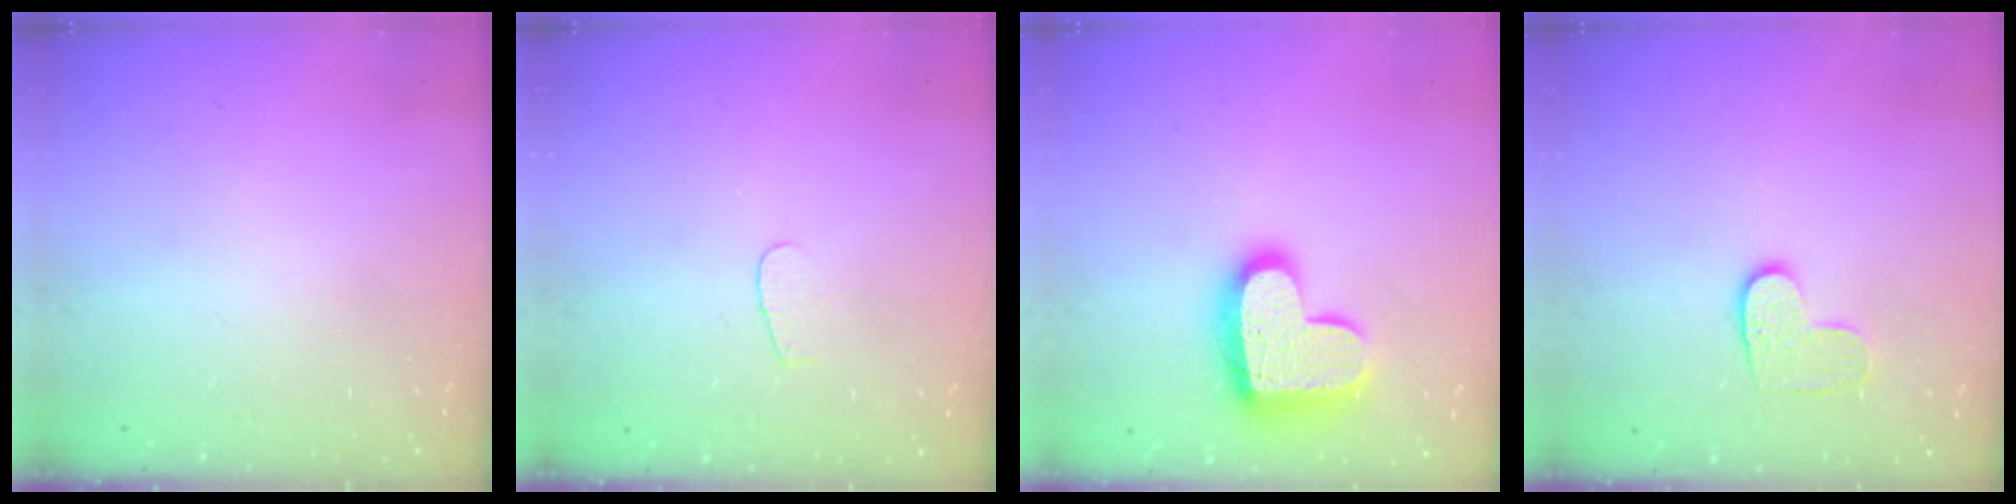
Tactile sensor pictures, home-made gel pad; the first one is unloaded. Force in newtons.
{"total": 3.3, "press": 3.3, "slide": 0.3}
{"total": 17.2, "press": 17.1, "slide": 1.3}
{"total": 6.4, "press": 6.4, "slide": 0.3}